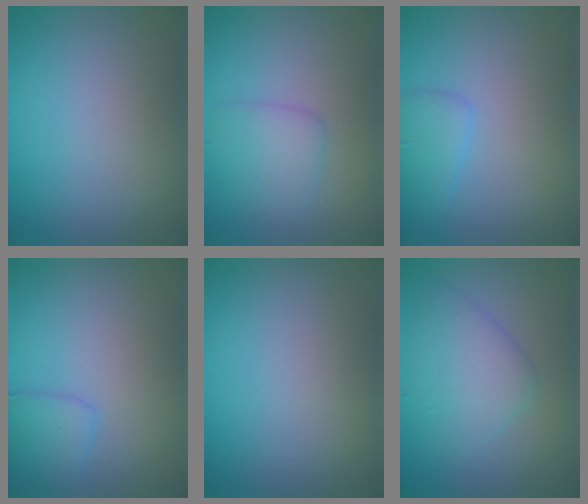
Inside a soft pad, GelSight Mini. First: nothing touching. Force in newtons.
{"total": 2.6, "press": 2.6, "slide": 0.0}
{"total": 1.9, "press": 1.9, "slide": 0.1}
{"total": 1.7, "press": 1.7, "slide": 0.1}
{"total": 0.0}
{"total": 3.8, "press": 3.7, "slide": 0.3}